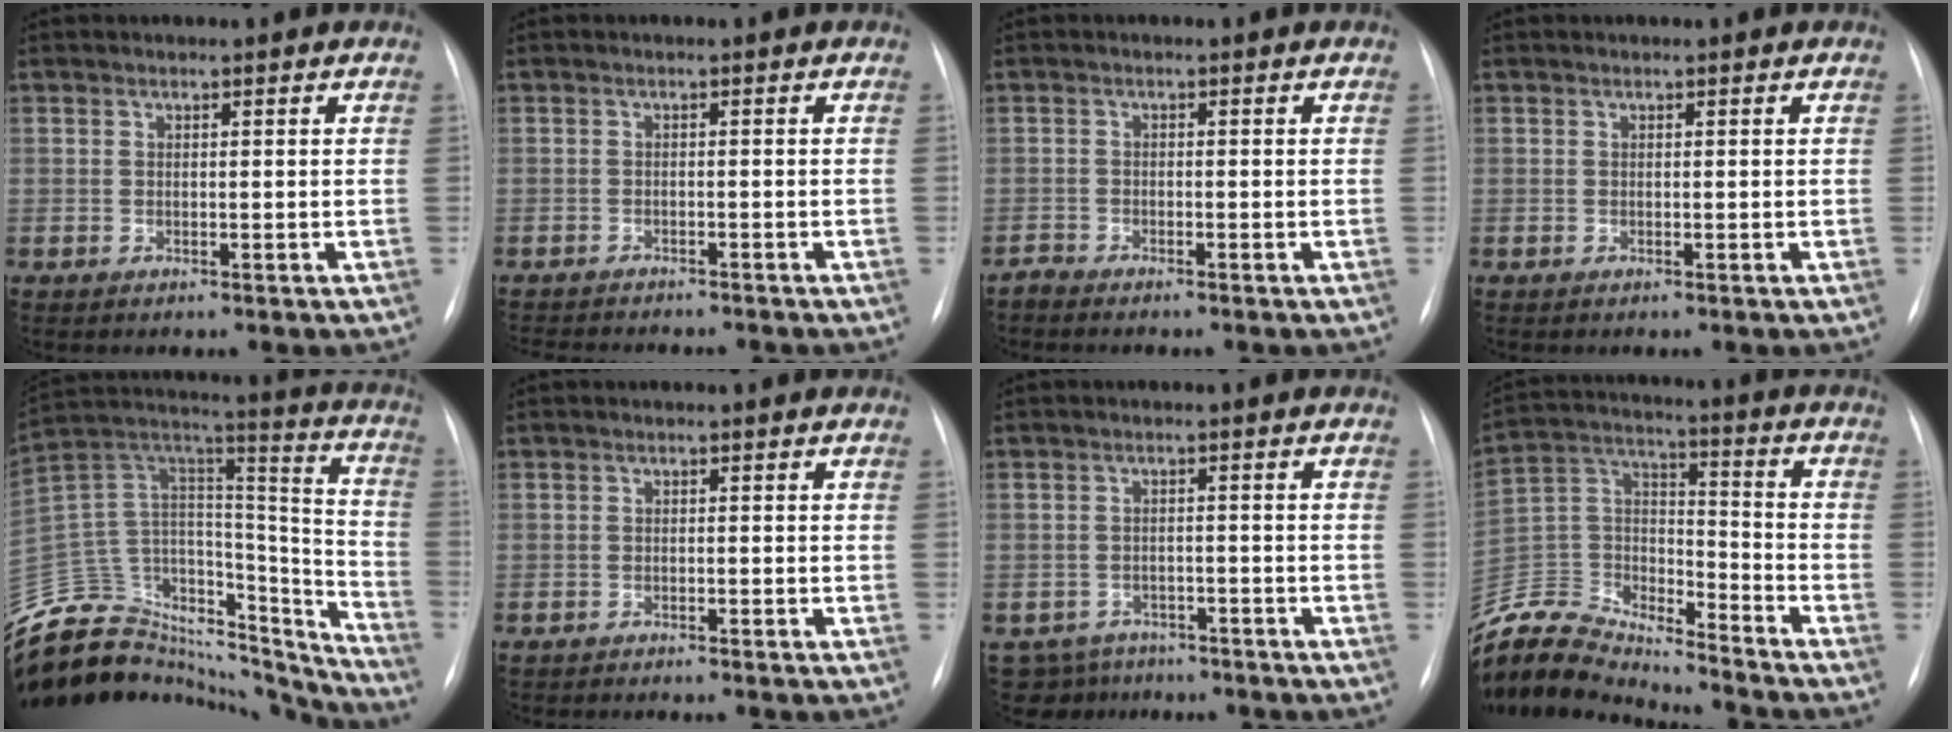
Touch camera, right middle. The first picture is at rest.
{"total": 9.1, "force": [-8.3, 1.8, 3.1], "torque": [-0.044, -0.006, -0.110]}
{"total": 1.3, "force": [-1.3, -0.1, 0.0], "torque": [-0.002, -0.005, -0.025]}
{"total": 0.0}
{"total": 35.3, "force": [-31.4, 11.2, 11.6], "torque": [-0.202, 0.023, -0.466]}
{"total": 2.1, "force": [-2.0, 0.2, 0.6], "torque": [-0.008, -0.005, -0.027]}
{"total": 6.2, "force": [-5.3, 3.3, -0.3], "torque": [0.006, 0.014, -0.073]}
{"total": 20.7, "force": [-19.9, 4.2, 4.1], "torque": [-0.101, 0.037, -0.343]}